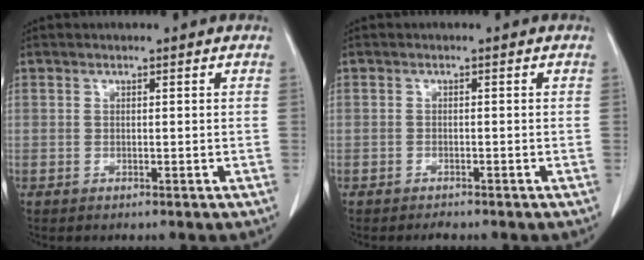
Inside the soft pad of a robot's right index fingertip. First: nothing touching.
{"total": 1.2, "force": [-1.1, 0.3, 0.3], "torque": [-0.009, -0.002, -0.015]}